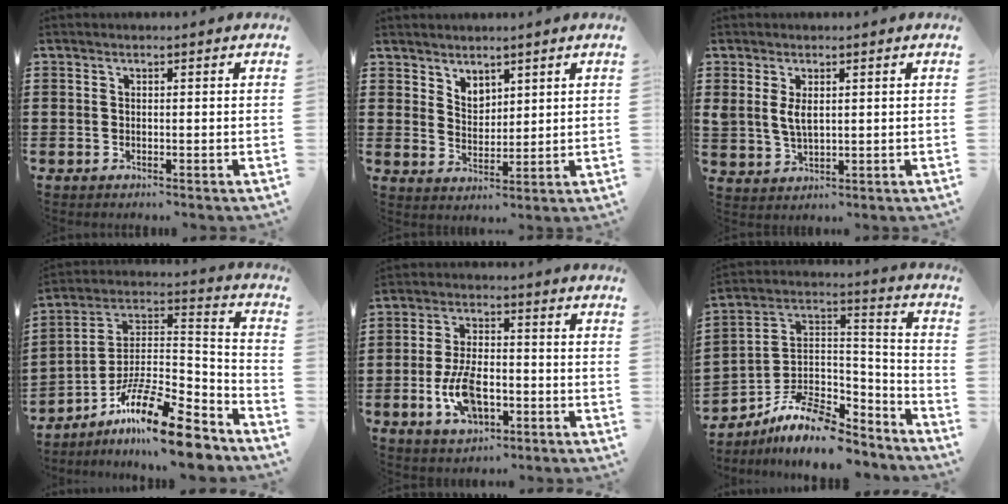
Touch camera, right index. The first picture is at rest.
{"total": 3.3, "force": [2.9, 1.7, 0.0], "torque": [-0.010, -0.001, 0.055]}
{"total": 3.5, "force": [1.0, 1.8, 2.8], "torque": [-0.059, 0.005, 0.019]}
{"total": 14.9, "force": [-11.0, 2.8, 9.7], "torque": [-0.173, 0.027, -0.202]}
{"total": 8.5, "force": [-2.9, 4.2, 6.8], "torque": [-0.151, -0.002, -0.055]}
{"total": 10.2, "force": [-7.5, 4.4, 5.3], "torque": [-0.117, 0.013, -0.149]}